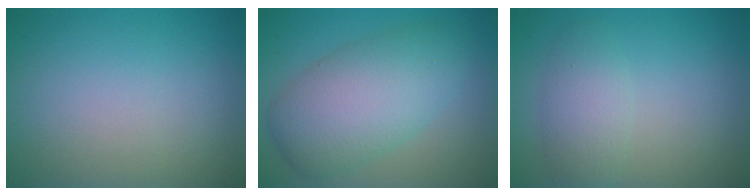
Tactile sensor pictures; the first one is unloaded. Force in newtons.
{"total": 7.4, "press": 7.4, "slide": 0.2}
{"total": 2.7, "press": 2.7, "slide": 0.1}